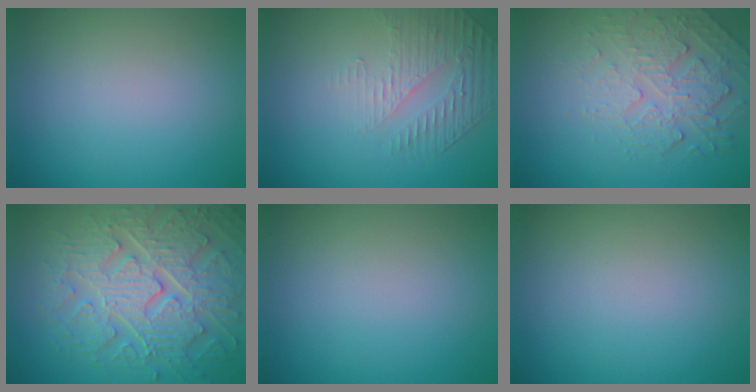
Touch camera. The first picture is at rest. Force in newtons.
{"total": 1.9, "press": 1.3, "slide": 1.3}
{"total": 2.7, "press": 2.1, "slide": 1.7}
{"total": 8.5, "press": 6.5, "slide": 5.4}
{"total": 0.0}
{"total": 0.0}